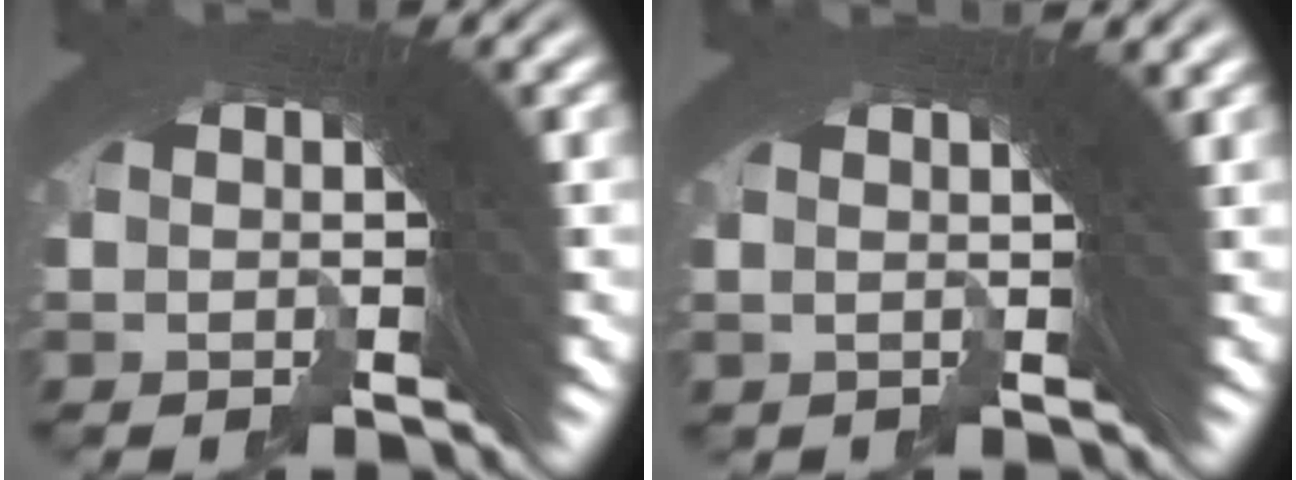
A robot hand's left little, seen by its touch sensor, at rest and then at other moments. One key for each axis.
{"total": 2.0, "fx": 1.6, "fy": -0.7, "fz": 1.0, "tx": -0.015, "ty": 0.008, "tz": 0.026}